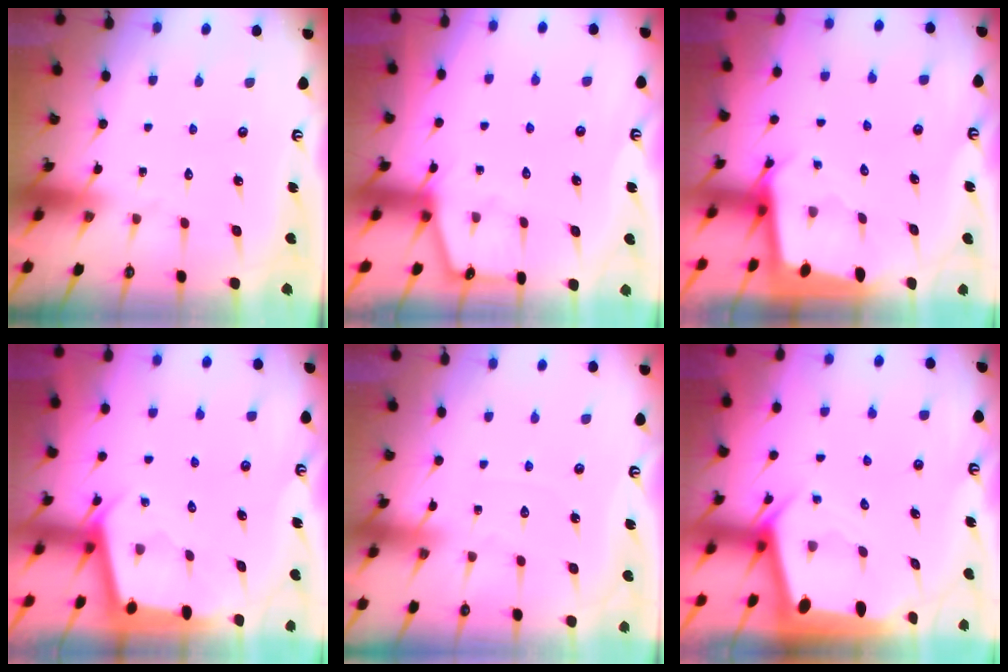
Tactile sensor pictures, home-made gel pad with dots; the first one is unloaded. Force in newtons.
{"total": 2.5, "press": 2.4, "slide": 0.3}
{"total": 2.3, "press": 2.3, "slide": 0.1}
{"total": 2.4, "press": 2.4, "slide": 0.2}
{"total": 4.1, "press": 4.1, "slide": 0.5}
{"total": 3.0, "press": 2.9, "slide": 0.4}